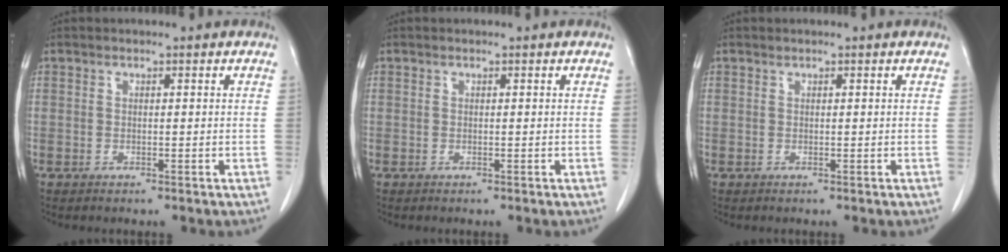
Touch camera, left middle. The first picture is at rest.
{"total": 0.0}
{"total": 0.0}